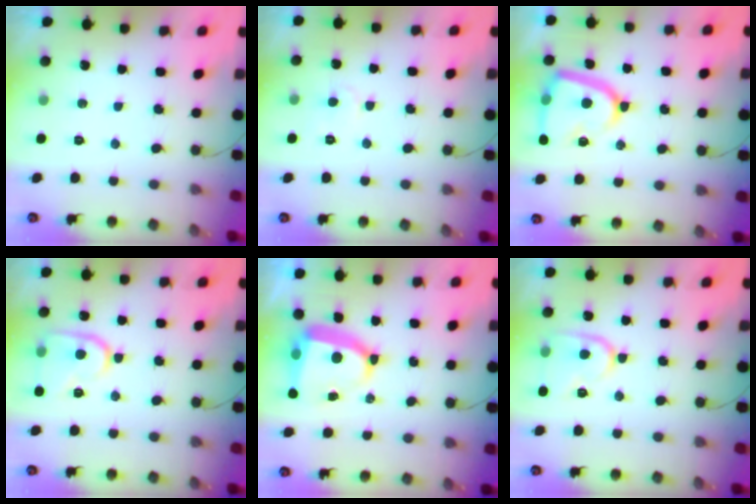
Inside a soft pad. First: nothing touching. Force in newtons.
{"total": 4.3, "press": 4.2, "slide": 0.5}
{"total": 14.8, "press": 14.7, "slide": 1.5}
{"total": 12.9, "press": 12.9, "slide": 1.2}
{"total": 12.1, "press": 12.0, "slide": 1.5}
{"total": 12.5, "press": 12.4, "slide": 1.0}